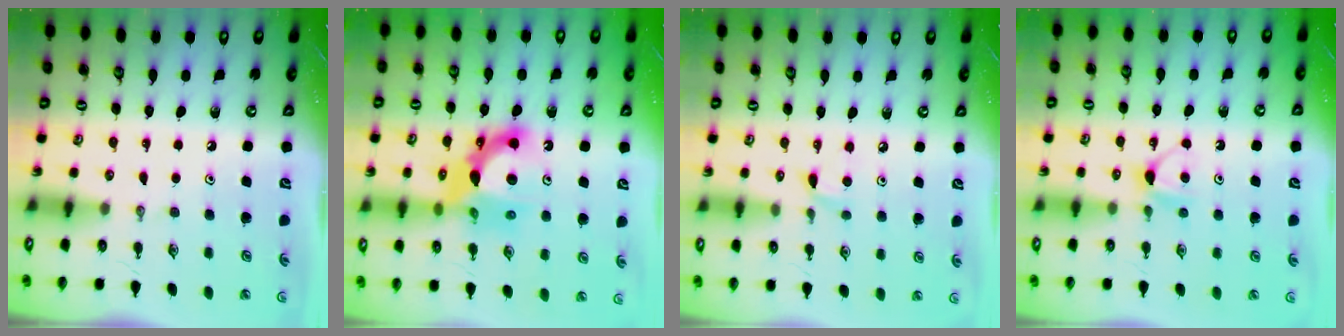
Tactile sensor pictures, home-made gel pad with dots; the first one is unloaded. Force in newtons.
{"total": 12.4, "press": 12.2, "slide": 2.4}
{"total": 5.7, "press": 5.7, "slide": 0.7}
{"total": 4.1, "press": 4.1, "slide": 0.5}